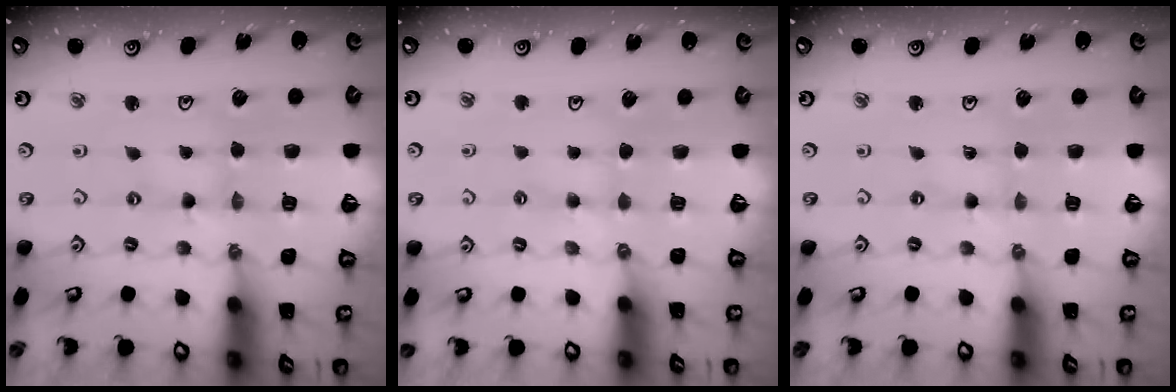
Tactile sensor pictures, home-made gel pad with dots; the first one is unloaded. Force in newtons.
{"total": 3.0, "press": 2.9, "slide": 0.4}
{"total": 0.0}